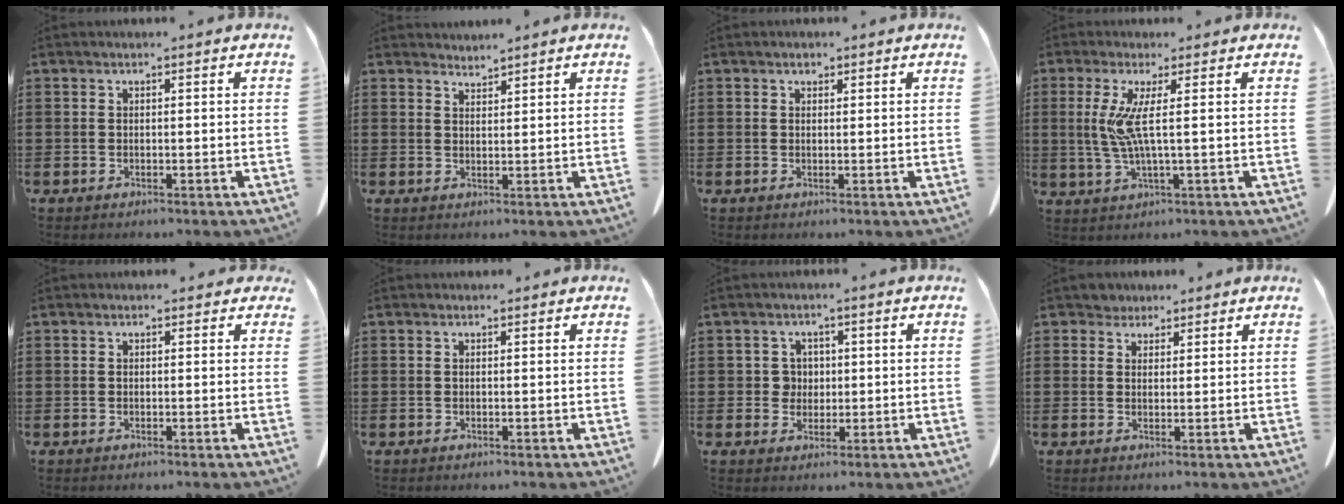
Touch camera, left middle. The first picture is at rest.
{"total": 1.8, "force": [1.8, -0.1, -0.2], "torque": [0.000, -0.001, 0.035]}
{"total": 0.6, "force": [0.5, 0.3, 0.2], "torque": [0.002, -0.002, 0.007]}
{"total": 6.3, "force": [1.0, -0.1, 6.2], "torque": [-0.143, -0.020, 0.009]}
{"total": 0.5, "force": [0.2, 0.4, 0.2], "torque": [-0.006, 0.005, 0.003]}
{"total": 0.0}
{"total": 2.9, "force": [0.5, 2.7, 1.0], "torque": [-0.024, 0.007, 0.005]}
{"total": 2.3, "force": [1.9, 1.2, 0.0], "torque": [-0.009, 0.007, 0.037]}